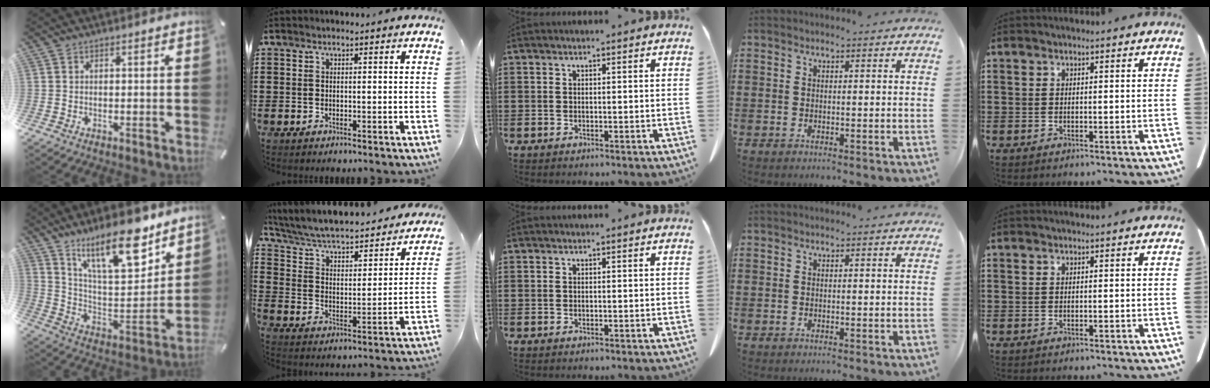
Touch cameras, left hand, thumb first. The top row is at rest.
{"thumb": {"total": 20.9, "force": [14.5, 7.8, 12.9], "torque": [-0.203, -0.093, 0.243]}, "index": {"total": 4.6, "force": [4.2, 0.7, 1.7], "torque": [-0.055, -0.042, 0.064]}}